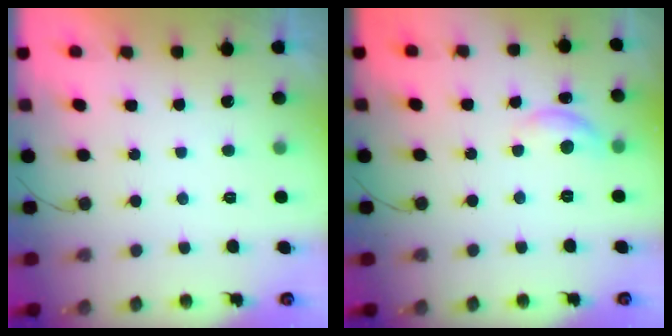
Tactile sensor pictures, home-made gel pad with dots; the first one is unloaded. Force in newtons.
{"total": 8.1, "press": 8.1, "slide": 0.5}